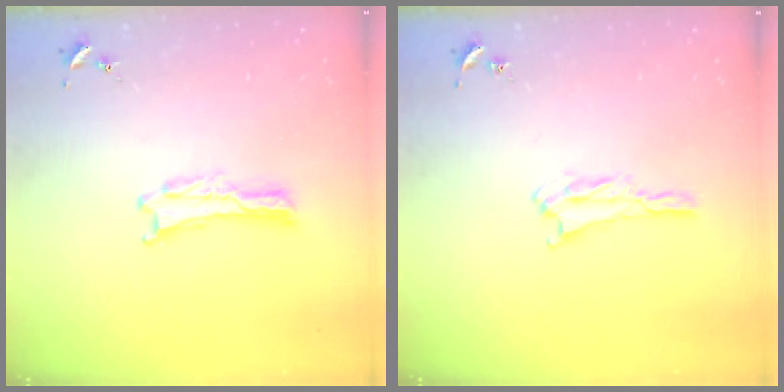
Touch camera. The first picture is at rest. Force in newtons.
{"total": 2.3, "press": 2.2, "slide": 0.4}